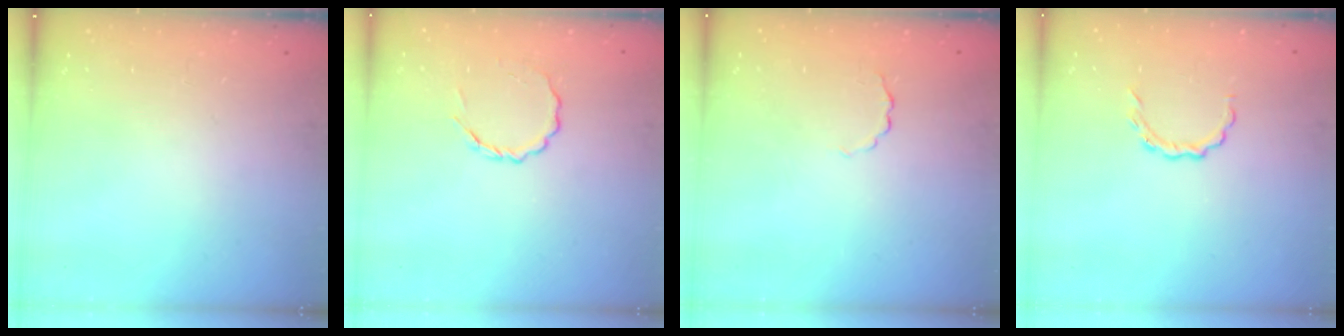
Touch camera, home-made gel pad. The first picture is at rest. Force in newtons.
{"total": 4.3, "press": 4.1, "slide": 1.4}
{"total": 2.0, "press": 1.9, "slide": 0.5}
{"total": 3.9, "press": 3.7, "slide": 1.2}